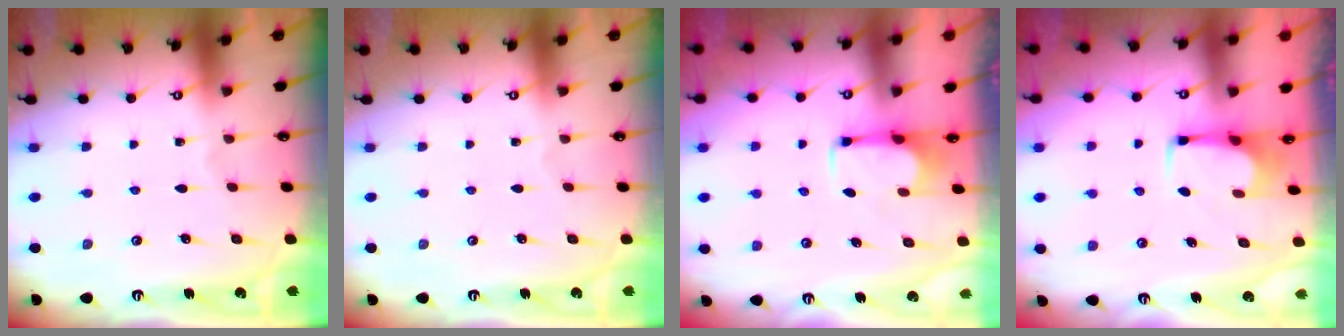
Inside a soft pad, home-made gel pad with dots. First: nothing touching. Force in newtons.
{"total": 0.0}
{"total": 2.8, "press": 2.6, "slide": 0.8}
{"total": 2.5, "press": 2.5, "slide": 0.4}